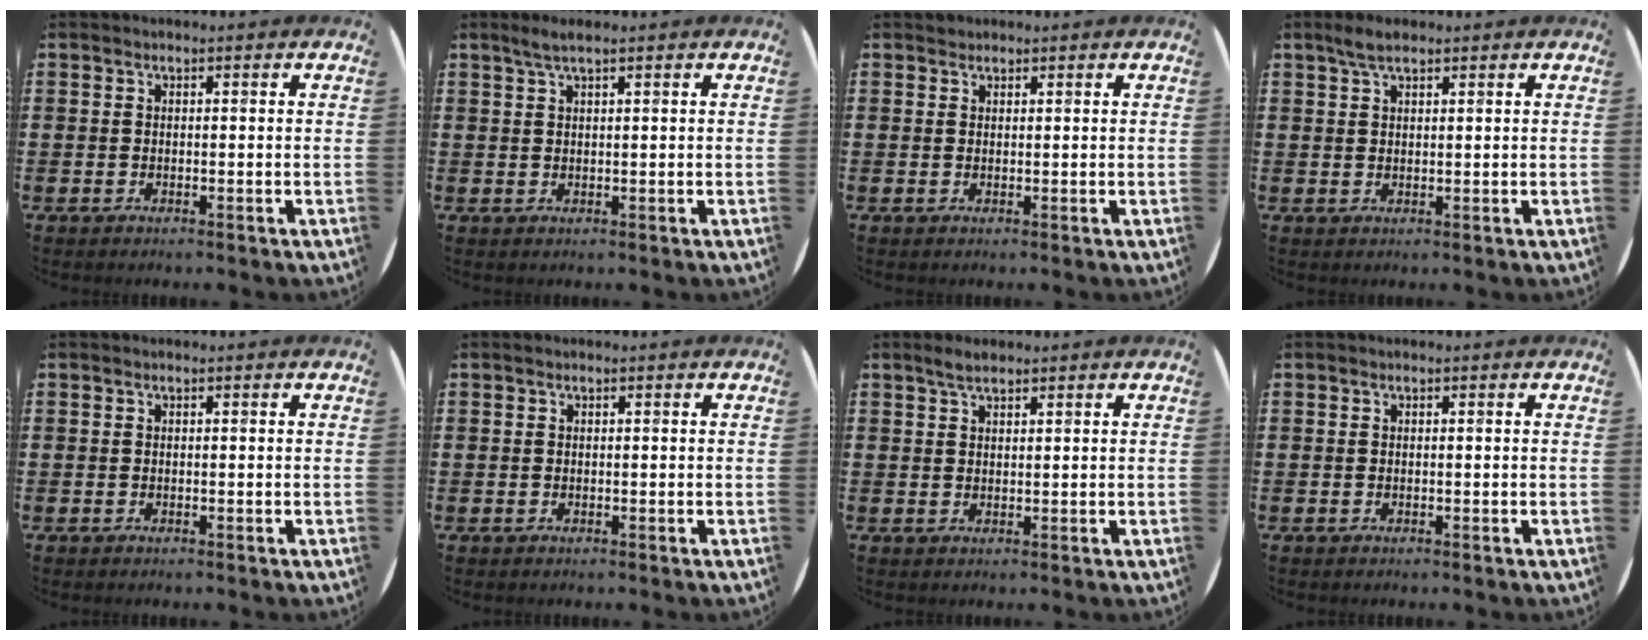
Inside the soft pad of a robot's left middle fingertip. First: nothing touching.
{"total": 1.9, "force": [1.4, 0.0, 1.4], "torque": [-0.027, 0.003, 0.024]}
{"total": 0.7, "force": [0.6, 0.2, -0.1], "torque": [0.001, 0.003, 0.012]}
{"total": 2.7, "force": [2.0, 0.8, 1.6], "torque": [-0.026, 0.002, 0.034]}
{"total": 0.0}
{"total": 0.0}
{"total": 2.1, "force": [1.7, 0.6, 1.0], "torque": [-0.022, 0.004, 0.031]}
{"total": 0.0}